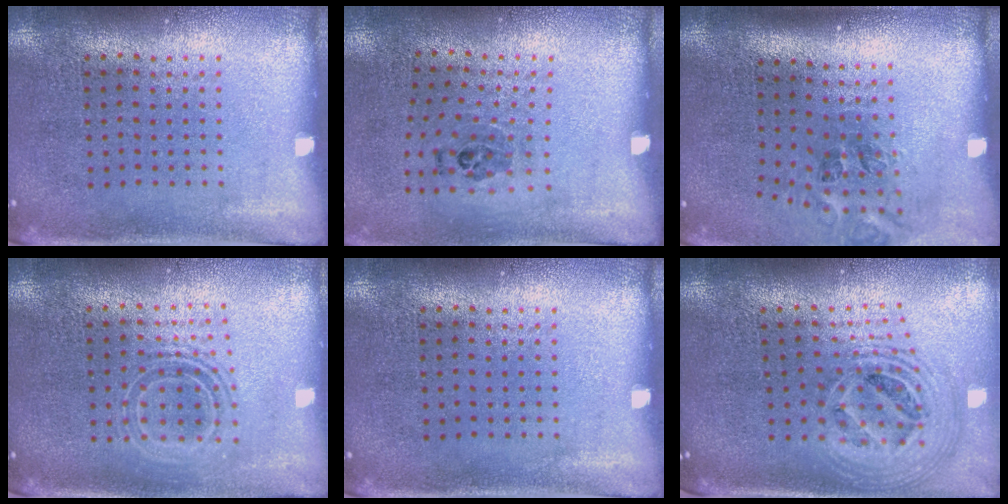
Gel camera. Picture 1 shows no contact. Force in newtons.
{"total": 1.1, "press": 0.7, "slide": 0.8}
{"total": 1.5, "press": 1.0, "slide": 1.0}
{"total": 1.7, "press": 1.3, "slide": 1.1}
{"total": 0.0}
{"total": 2.5, "press": 1.8, "slide": 1.7}